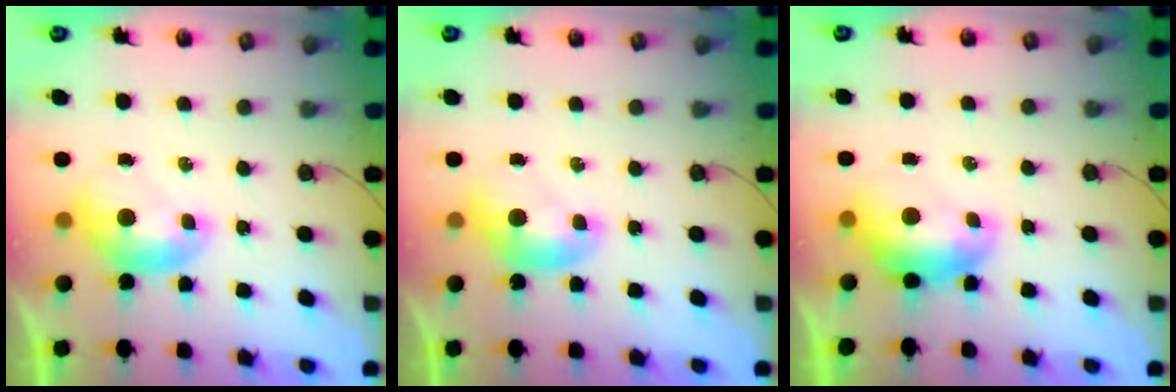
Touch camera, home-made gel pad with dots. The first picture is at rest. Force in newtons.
{"total": 0.0}
{"total": 1.9, "press": 1.8, "slide": 0.7}